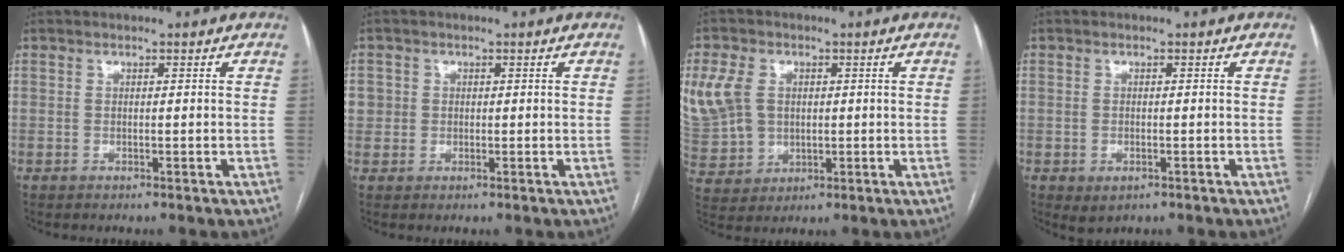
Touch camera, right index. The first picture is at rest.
{"total": 2.9, "force": [0.5, 2.8, 0.2], "torque": [0.005, 0.008, 0.013]}
{"total": 13.0, "force": [3.1, 10.5, 7.0], "torque": [-0.188, 0.017, 0.079]}
{"total": 2.1, "force": [-0.8, 1.3, 1.4], "torque": [-0.025, -0.002, 0.003]}